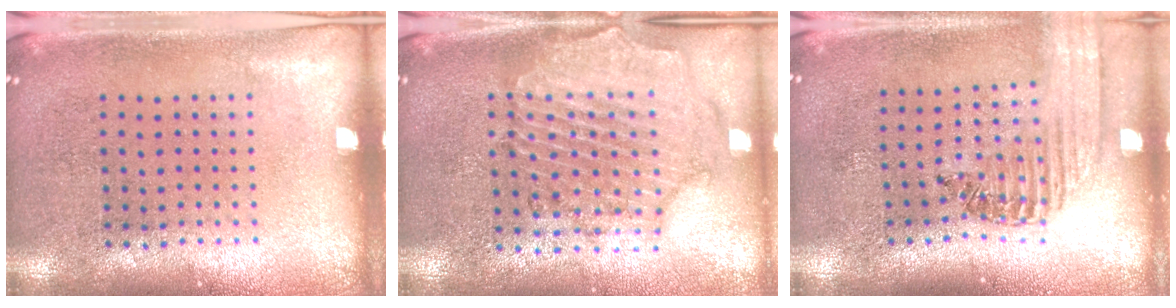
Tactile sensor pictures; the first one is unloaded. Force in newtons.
{"total": 0.8, "press": 0.7, "slide": 0.3}
{"total": 1.3, "press": 1.3, "slide": 0.4}